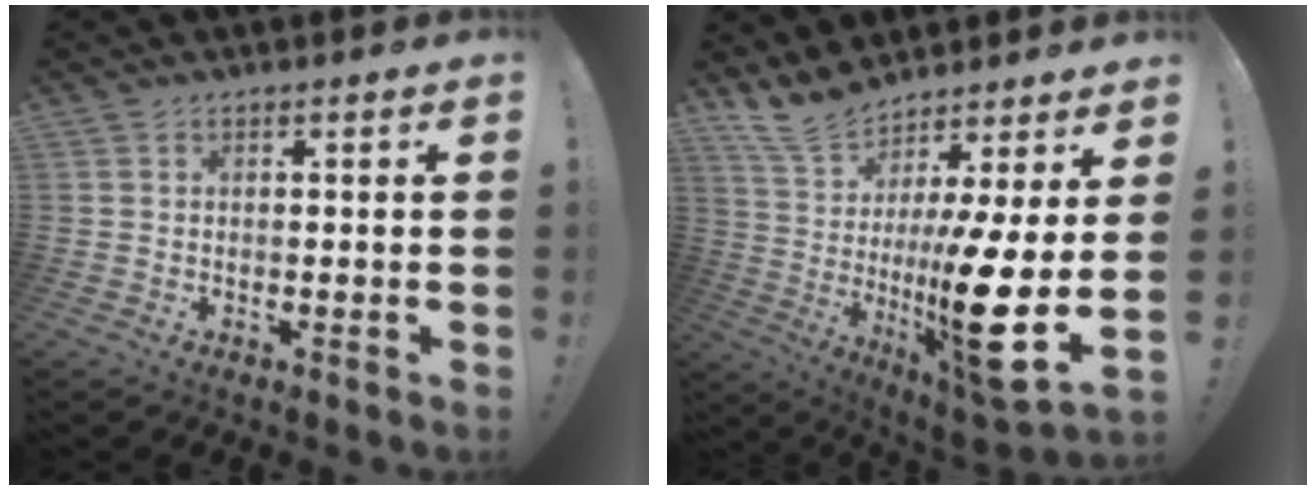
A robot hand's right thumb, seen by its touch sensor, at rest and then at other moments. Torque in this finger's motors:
{"motor_torque": [1.51, 2.36, 2.15, 0.62, 0.24]}